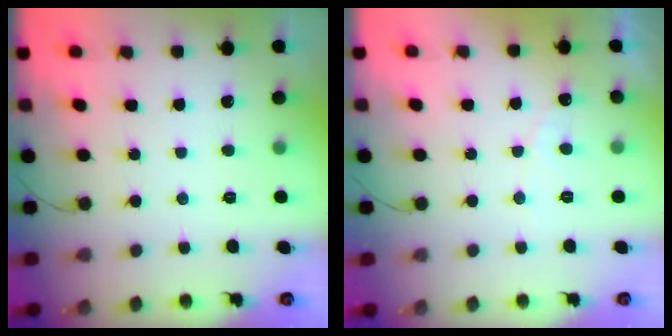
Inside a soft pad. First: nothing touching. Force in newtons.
{"total": 4.1, "press": 4.1, "slide": 0.4}